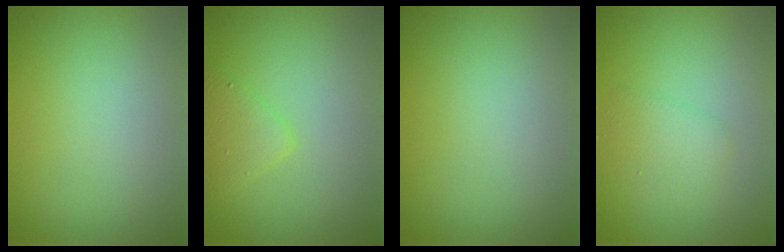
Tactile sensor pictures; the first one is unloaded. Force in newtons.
{"total": 2.0, "press": 2.0, "slide": 0.1}
{"total": 0.0}
{"total": 1.8, "press": 1.8, "slide": 0.1}